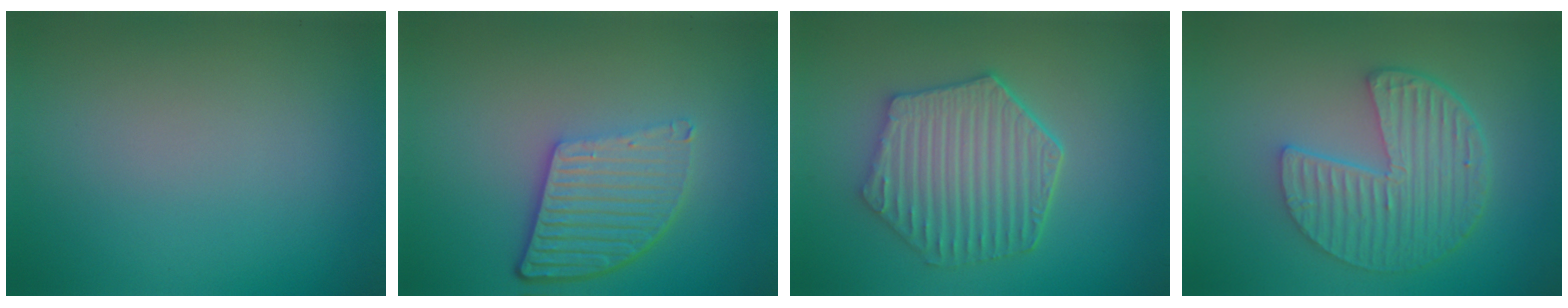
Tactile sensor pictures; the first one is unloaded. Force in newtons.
{"total": 5.4, "press": 3.9, "slide": 3.8}
{"total": 6.3, "press": 5.0, "slide": 3.7}
{"total": 6.1, "press": 4.4, "slide": 4.2}